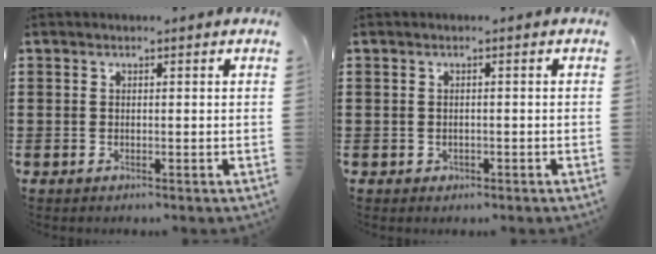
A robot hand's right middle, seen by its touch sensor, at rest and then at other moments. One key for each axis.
{"total": 0.5, "fx": -0.1, "fy": 0.5, "fz": 0.1, "tx": -0.005, "ty": 0.004, "tz": -0.003}